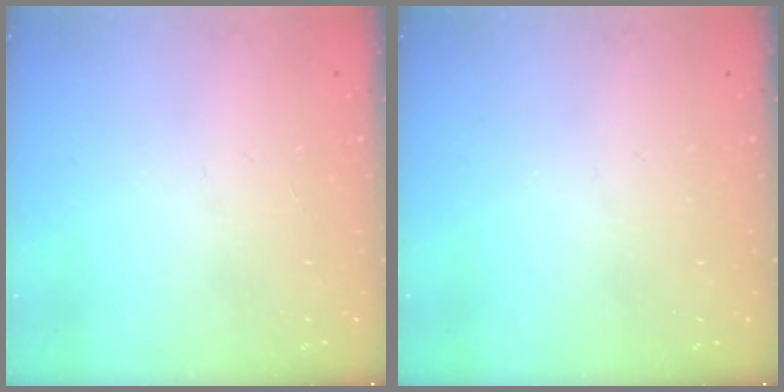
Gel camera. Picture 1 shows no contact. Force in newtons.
{"total": 0.0}